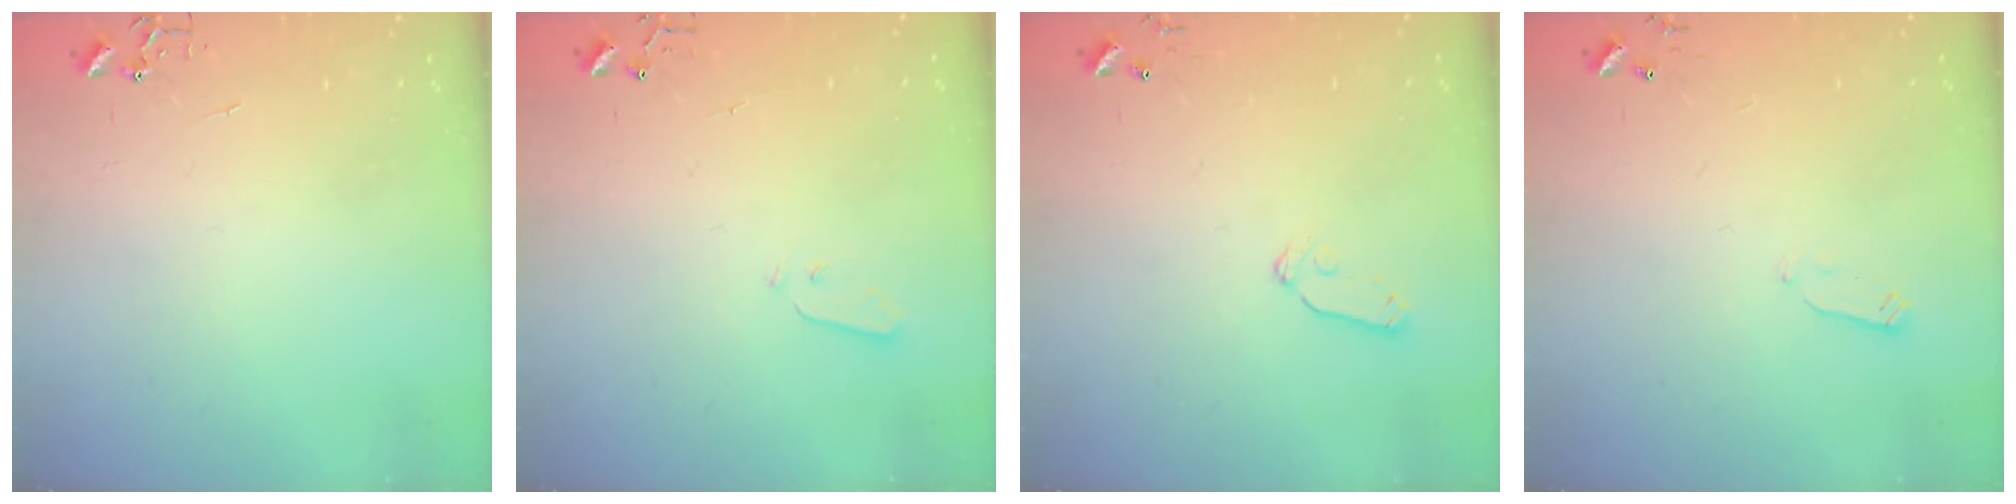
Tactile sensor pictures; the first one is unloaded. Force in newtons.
{"total": 3.2, "press": 3.2, "slide": 0.1}
{"total": 6.8, "press": 6.7, "slide": 0.8}
{"total": 2.4, "press": 2.3, "slide": 0.4}